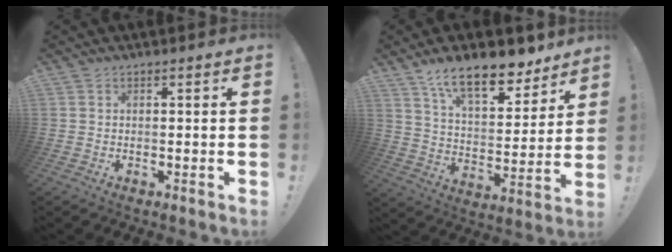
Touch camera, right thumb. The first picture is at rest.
{"total": 16.5, "force": [11.7, 6.4, 9.8], "torque": [-0.146, -0.081, 0.201]}